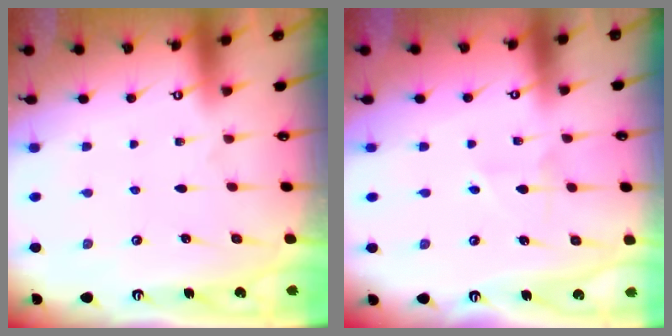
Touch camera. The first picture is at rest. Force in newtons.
{"total": 3.2, "press": 3.1, "slide": 0.5}